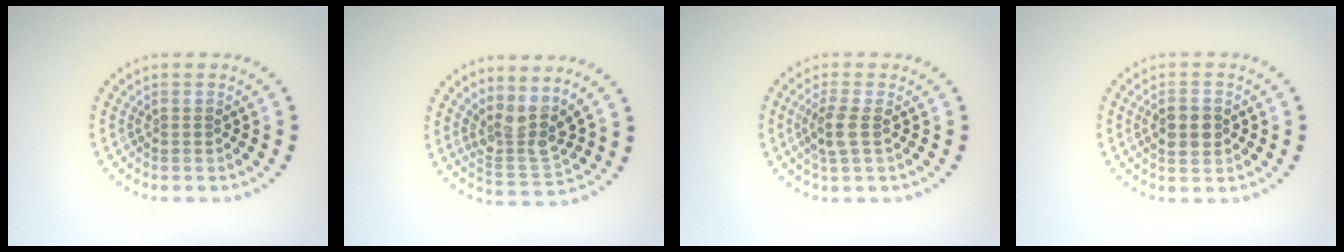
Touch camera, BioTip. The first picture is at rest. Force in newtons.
{"total": 3.7, "press": 2.9, "slide": 2.2}
{"total": 2.3, "press": 2.1, "slide": 0.9}
{"total": 2.9, "press": 2.9, "slide": 0.1}